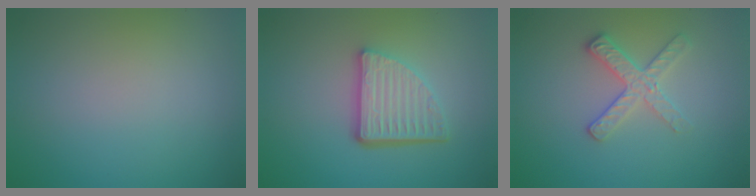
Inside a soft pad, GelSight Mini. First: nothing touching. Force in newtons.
{"total": 5.4, "press": 3.7, "slide": 3.9}
{"total": 2.6, "press": 2.4, "slide": 0.9}